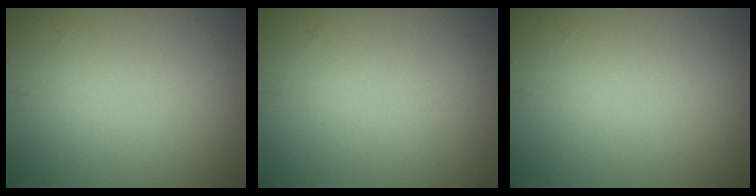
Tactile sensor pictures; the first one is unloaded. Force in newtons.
{"total": 0.0}
{"total": 0.0}